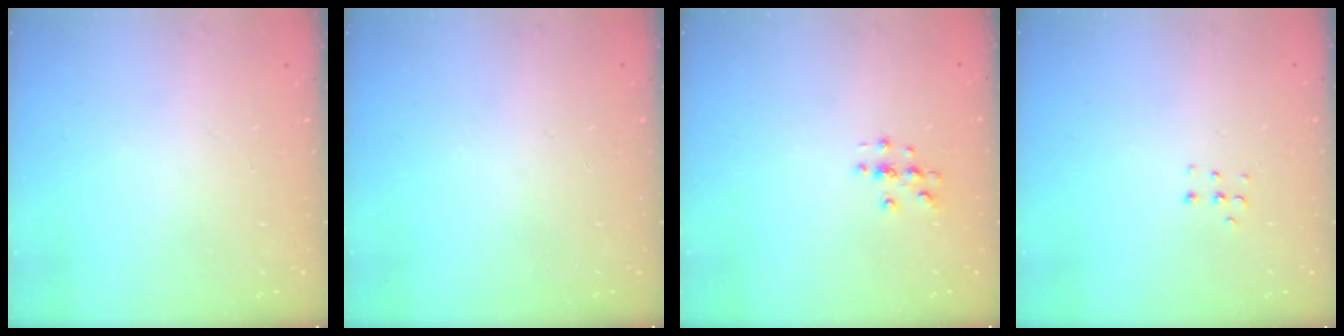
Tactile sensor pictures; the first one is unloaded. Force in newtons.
{"total": 0.0}
{"total": 2.7, "press": 2.7, "slide": 0.3}
{"total": 3.8, "press": 3.8, "slide": 0.6}